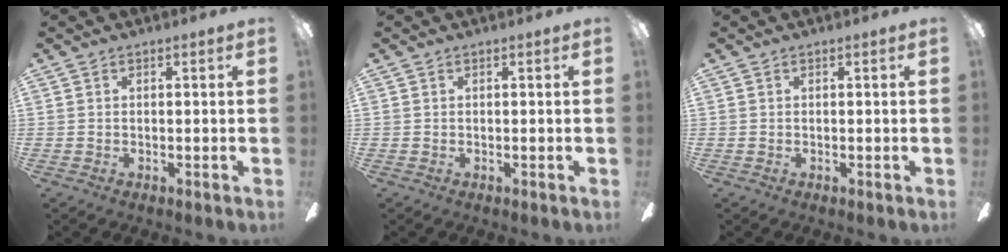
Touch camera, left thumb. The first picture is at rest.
{"total": 0.0}
{"total": 0.0}